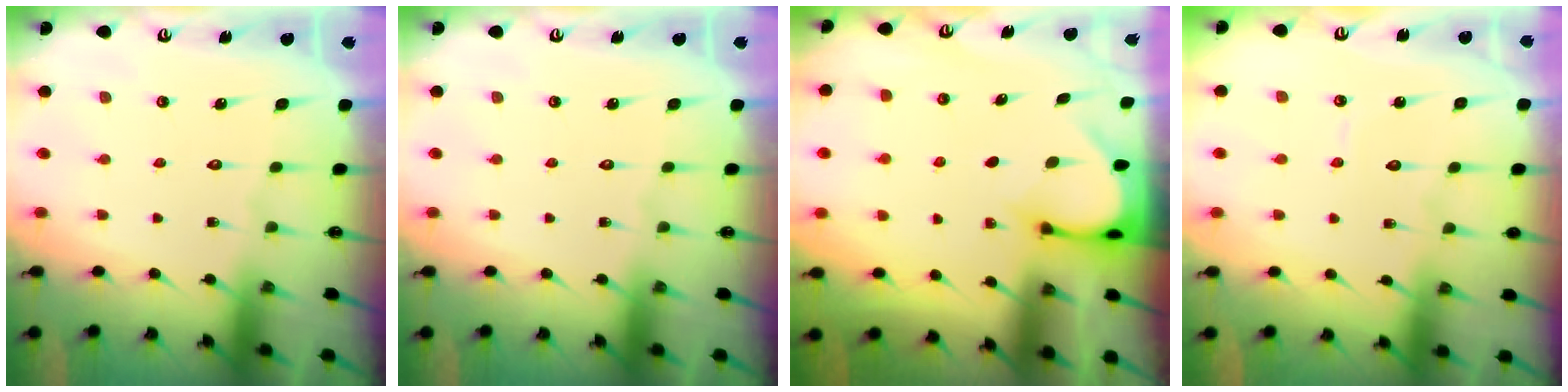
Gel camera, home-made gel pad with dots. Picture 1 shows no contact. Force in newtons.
{"total": 0.0}
{"total": 3.2, "press": 3.2, "slide": 0.3}
{"total": 3.4, "press": 3.3, "slide": 0.4}